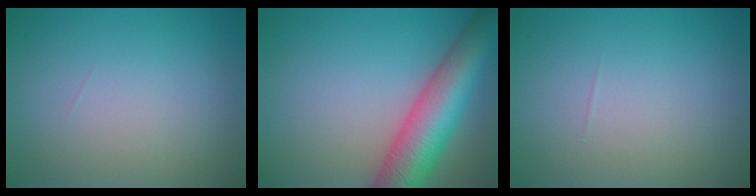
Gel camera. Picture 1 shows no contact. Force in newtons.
{"total": 9.4, "press": 9.4, "slide": 0.4}
{"total": 0.0}